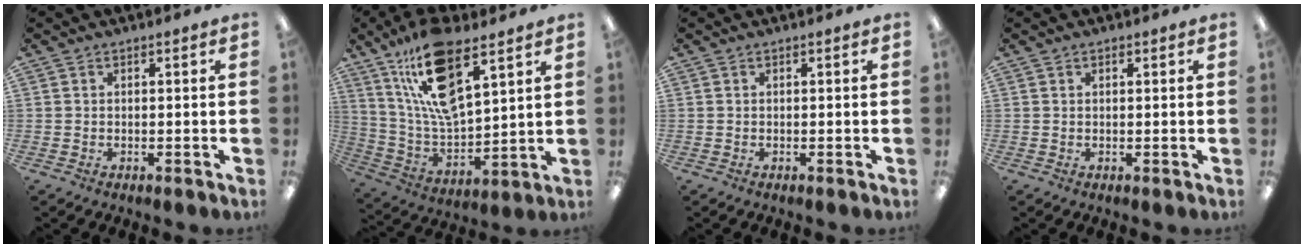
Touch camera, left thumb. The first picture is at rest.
{"total": 18.0, "force": [11.4, 6.7, 12.3], "torque": [-0.252, -0.053, 0.197]}
{"total": 0.0}
{"total": 0.6, "force": [0.4, 0.4, 0.2], "torque": [0.004, 0.000, 0.005]}